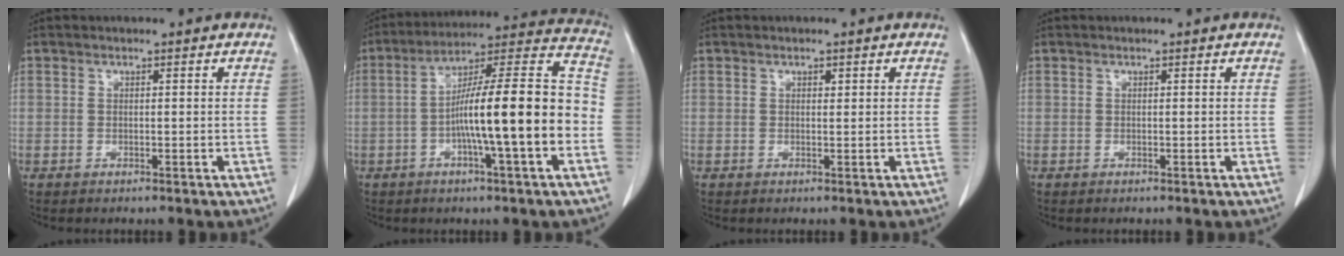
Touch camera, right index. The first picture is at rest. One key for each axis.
{"total": 18.4, "fx": -3.8, "fy": 1.1, "fz": 18.0, "tx": -0.282, "ty": 0.021, "tz": -0.066}
{"total": 0.7, "fx": 0.4, "fy": 0.3, "fz": 0.4, "tx": -0.007, "ty": -0.002, "tz": 0.006}
{"total": 0.0}